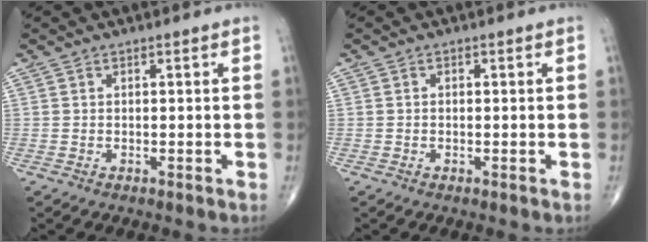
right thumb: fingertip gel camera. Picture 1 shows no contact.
{"total": 0.0}